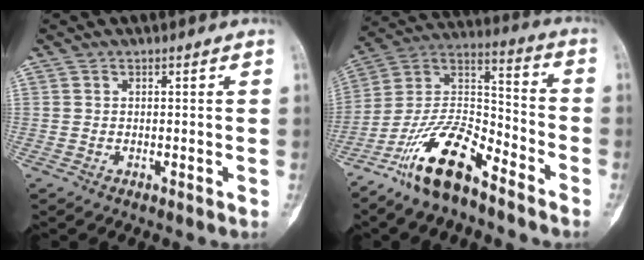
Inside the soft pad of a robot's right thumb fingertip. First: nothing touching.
{"total": 16.5, "force": [-11.3, 5.6, 10.6], "torque": [-0.188, 0.082, -0.213]}